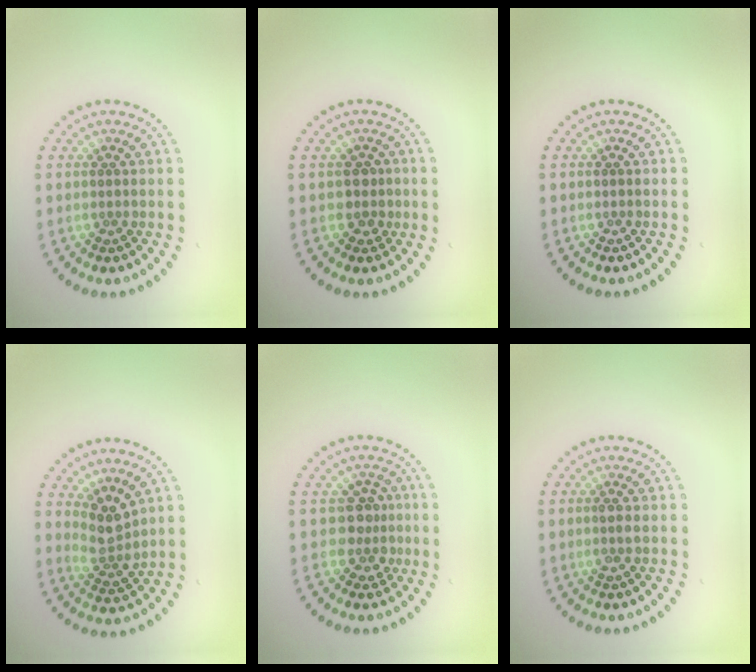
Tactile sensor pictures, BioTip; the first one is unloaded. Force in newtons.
{"total": 1.6, "press": 1.3, "slide": 0.9}
{"total": 0.0}
{"total": 3.0, "press": 2.3, "slide": 1.9}
{"total": 2.5, "press": 1.9, "slide": 1.6}
{"total": 0.9, "press": 0.8, "slide": 0.5}